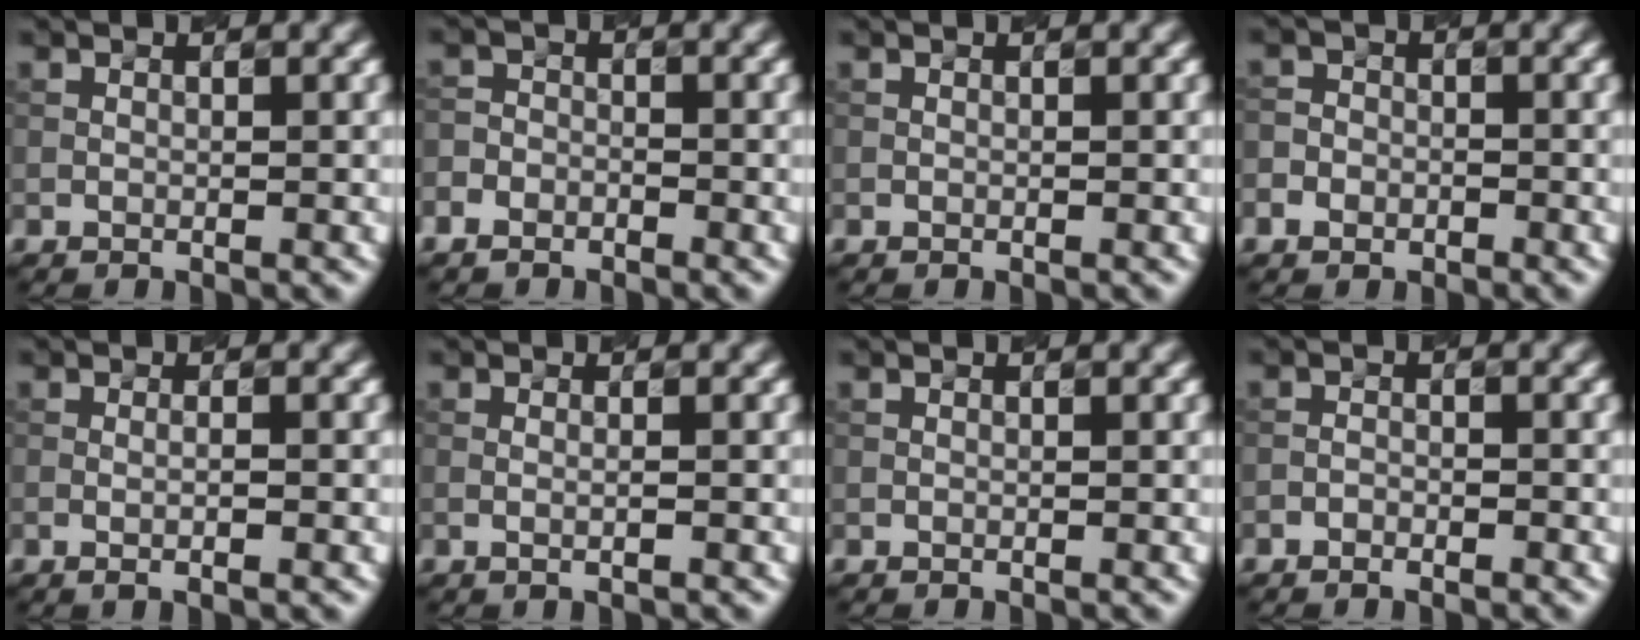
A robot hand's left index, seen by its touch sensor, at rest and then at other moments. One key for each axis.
{"total": 2.1, "fx": -1.6, "fy": 1.3, "fz": 0.5, "tx": -0.002, "ty": 0.002, "tz": -0.041}
{"total": 0.0}
{"total": 2.5, "fx": -1.3, "fy": 2.0, "fz": 0.7, "tx": 0.003, "ty": 0.002, "tz": -0.031}
{"total": 1.7, "fx": -0.2, "fy": 0.3, "fz": 1.7, "tx": -0.022, "ty": -0.010, "tz": -0.009}
{"total": 1.2, "fx": 0.0, "fy": 0.4, "fz": 1.1, "tx": -0.013, "ty": -0.009, "tz": -0.007}
{"total": 0.0}
{"total": 1.0, "fx": -0.7, "fy": 0.5, "fz": 0.5, "tx": -0.008, "ty": 0.001, "tz": -0.015}